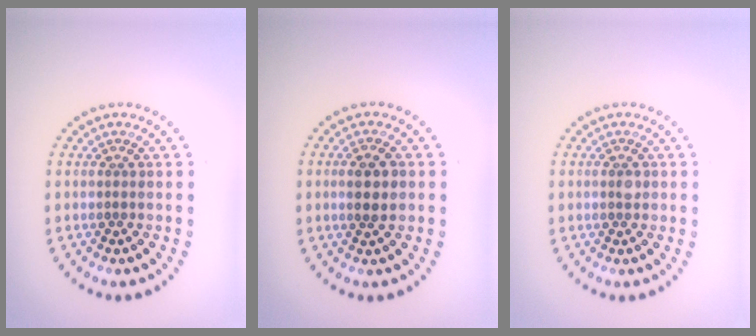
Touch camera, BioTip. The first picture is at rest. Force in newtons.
{"total": 2.6, "press": 2.4, "slide": 0.7}
{"total": 1.0, "press": 1.0, "slide": 0.0}